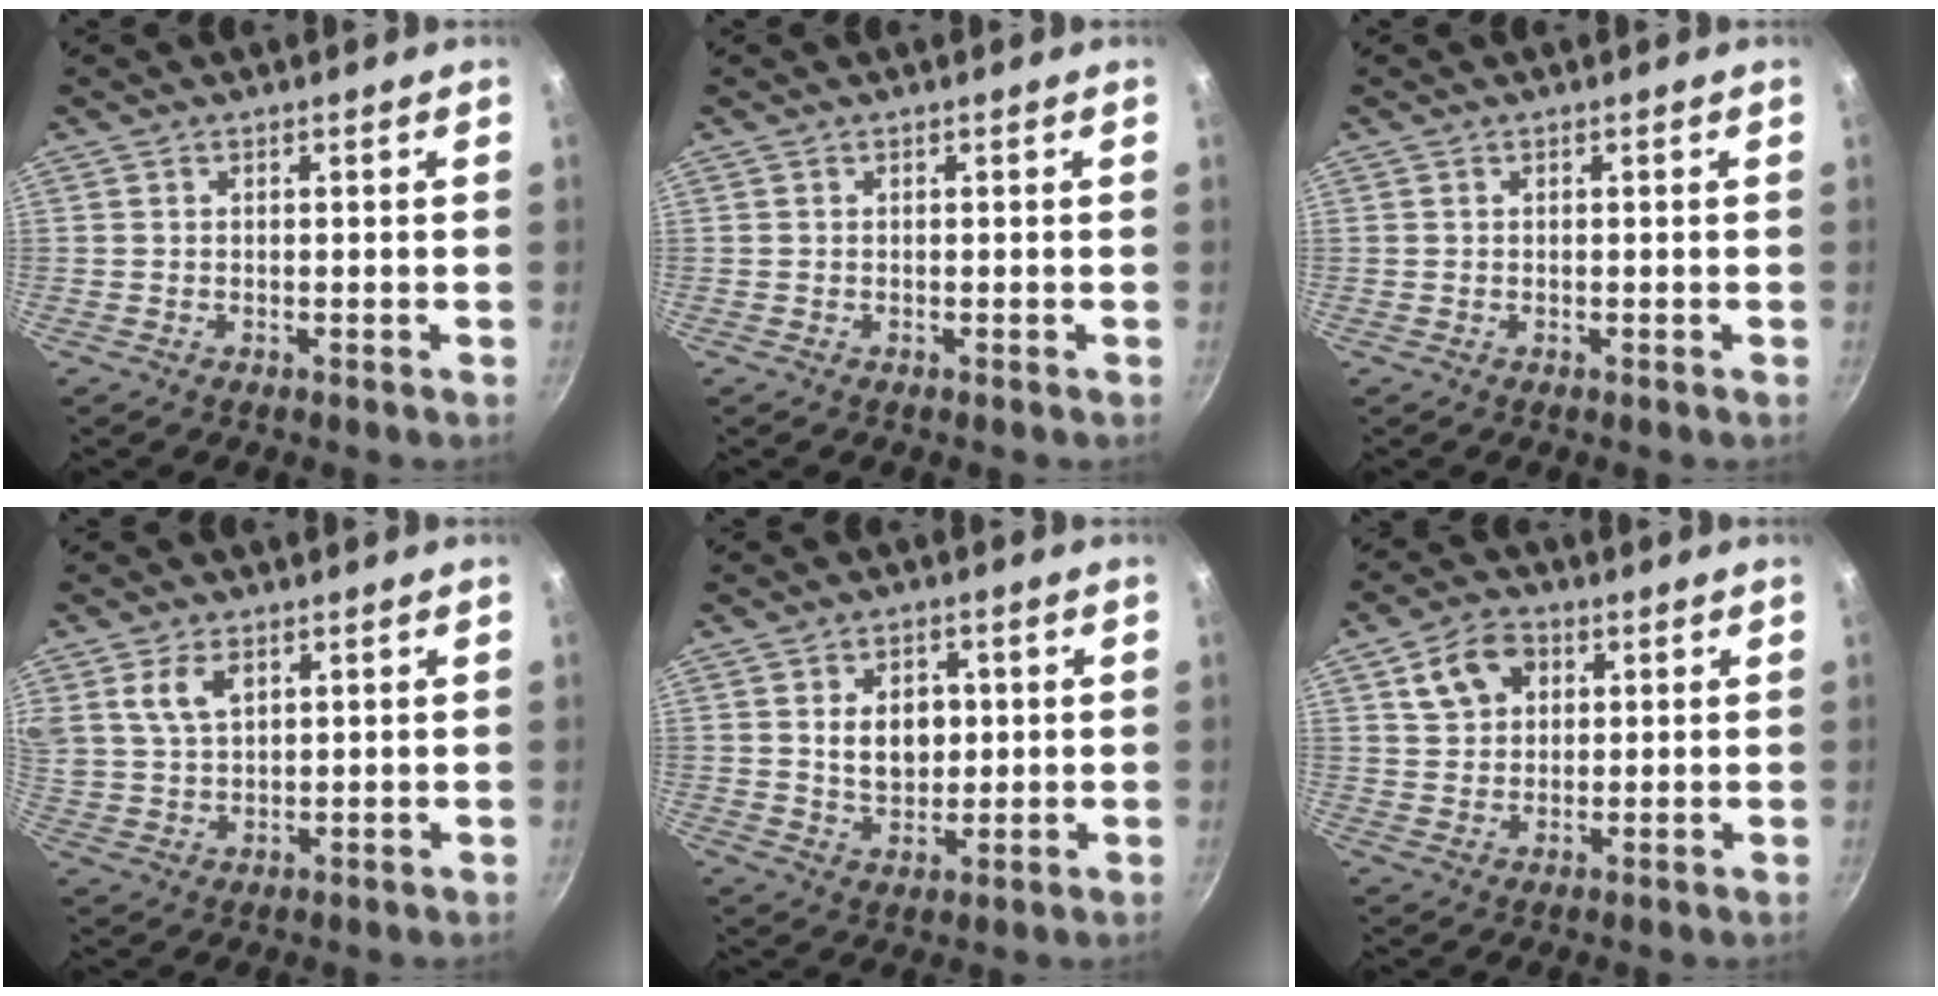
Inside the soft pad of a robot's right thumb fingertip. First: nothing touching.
{"total": 0.0}
{"total": 0.0}
{"total": 6.8, "force": [3.1, 4.1, 4.5], "torque": [-0.080, -0.009, 0.068]}
{"total": 8.0, "force": [1.5, 5.6, 5.5], "torque": [-0.053, -0.009, 0.030]}
{"total": 8.3, "force": [3.2, 6.2, 4.6], "torque": [-0.059, 0.000, 0.054]}